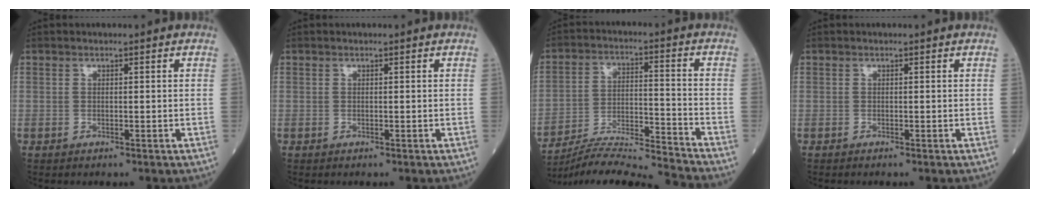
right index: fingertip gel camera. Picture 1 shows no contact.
{"total": 0.0}
{"total": 14.4, "force": [-13.9, -2.2, 2.8], "torque": [-0.050, 0.008, -0.239]}
{"total": 0.0}